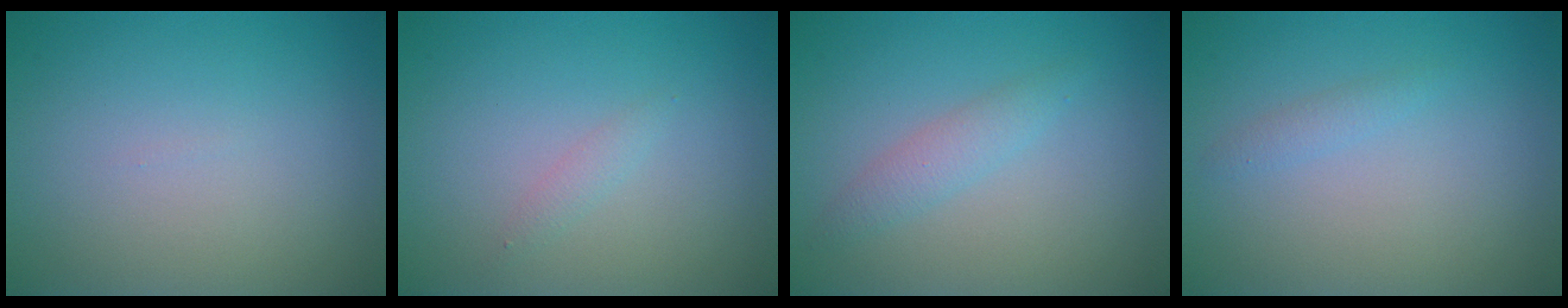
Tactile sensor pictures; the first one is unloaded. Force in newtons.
{"total": 0.8, "press": 0.8, "slide": 0.1}
{"total": 1.8, "press": 1.8, "slide": 0.1}
{"total": 0.9, "press": 0.9, "slide": 0.0}